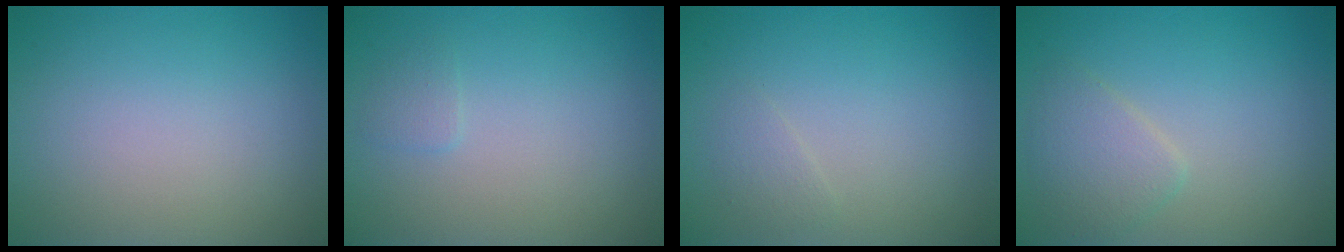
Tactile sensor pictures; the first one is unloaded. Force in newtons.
{"total": 0.8, "press": 0.8, "slide": 0.1}
{"total": 0.9, "press": 0.9, "slide": 0.0}
{"total": 2.4, "press": 2.4, "slide": 0.1}